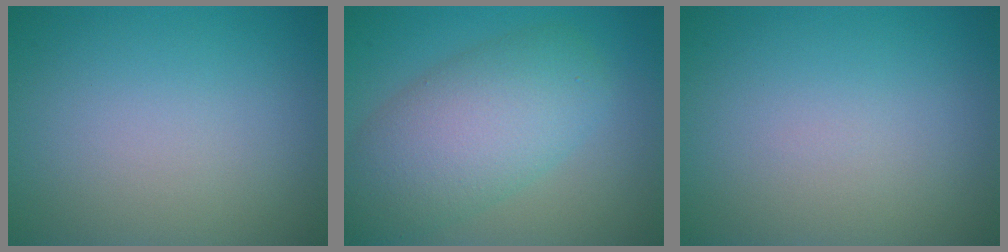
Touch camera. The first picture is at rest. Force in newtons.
{"total": 7.2, "press": 7.2, "slide": 0.0}
{"total": 0.0}